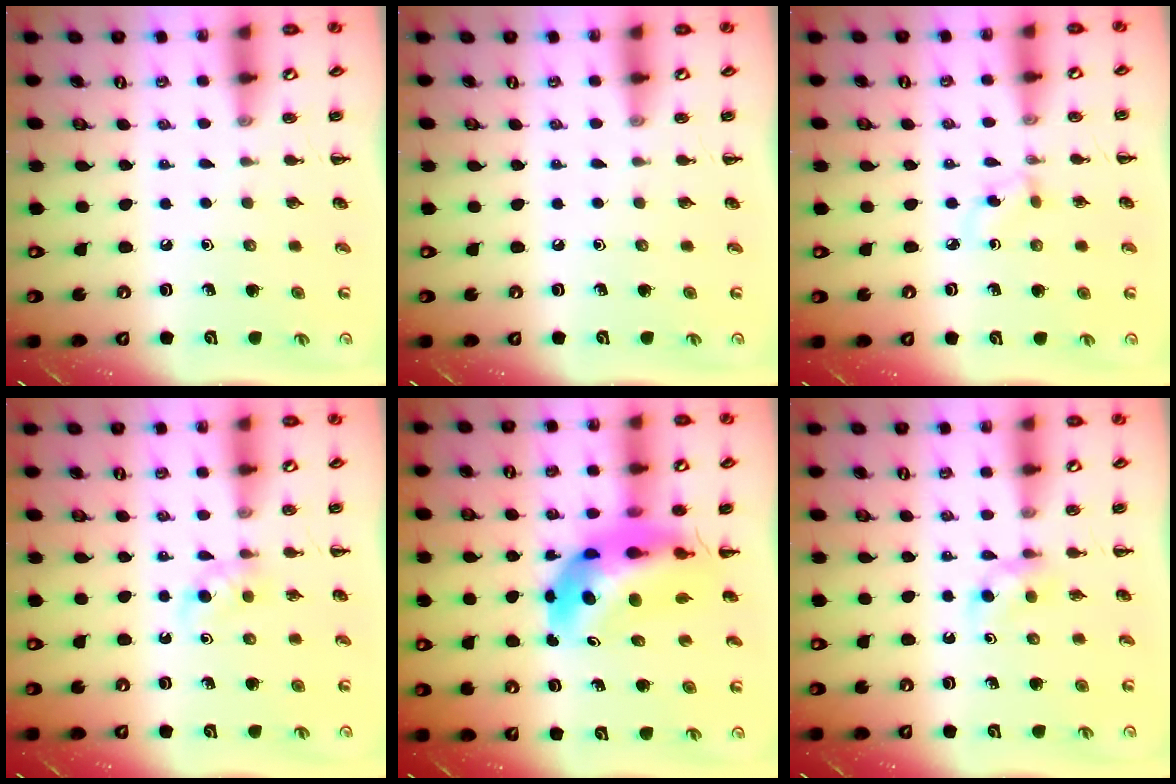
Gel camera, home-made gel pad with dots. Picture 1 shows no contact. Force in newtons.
{"total": 0.0}
{"total": 2.9, "press": 2.6, "slide": 1.2}
{"total": 4.2, "press": 4.0, "slide": 1.4}
{"total": 9.7, "press": 9.2, "slide": 3.1}
{"total": 2.6, "press": 2.4, "slide": 1.0}